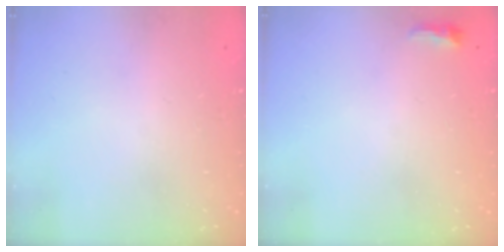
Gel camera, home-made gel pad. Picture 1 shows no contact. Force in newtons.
{"total": 3.6, "press": 3.4, "slide": 1.0}